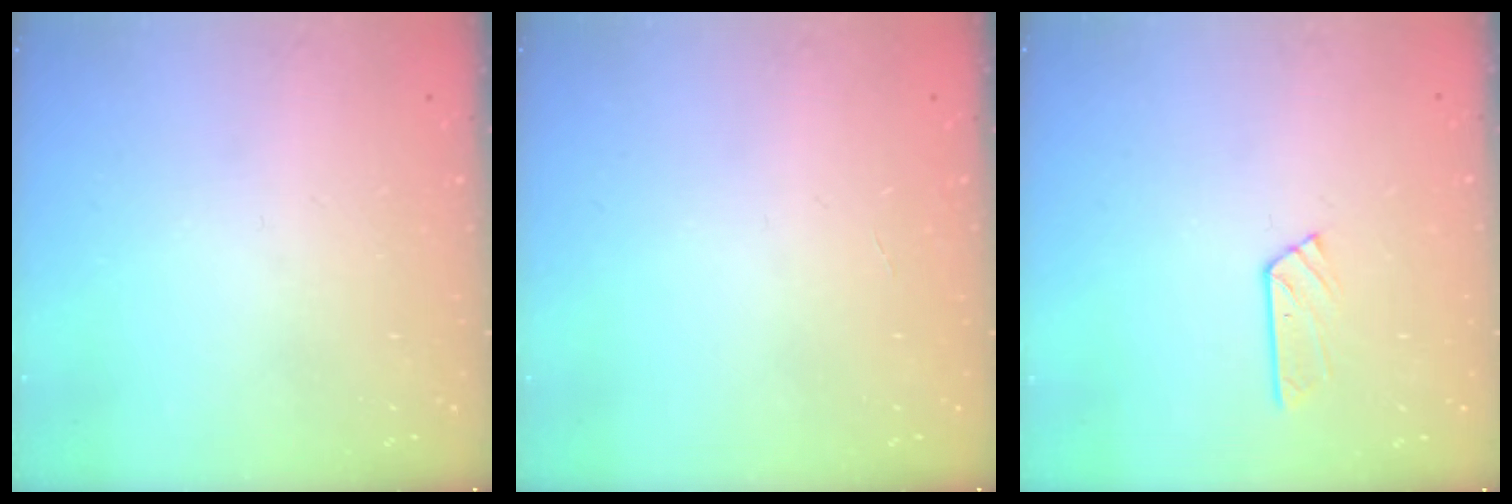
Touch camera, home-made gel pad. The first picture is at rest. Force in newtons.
{"total": 0.0}
{"total": 3.7, "press": 3.7, "slide": 0.4}